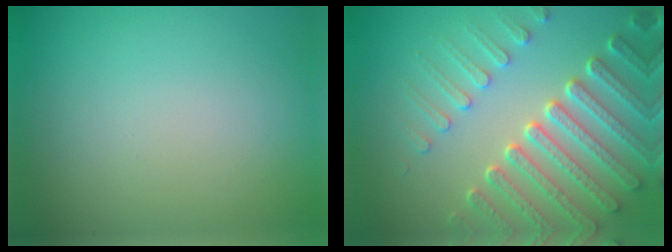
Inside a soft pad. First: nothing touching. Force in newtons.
{"total": 7.4, "press": 5.7, "slide": 4.7}